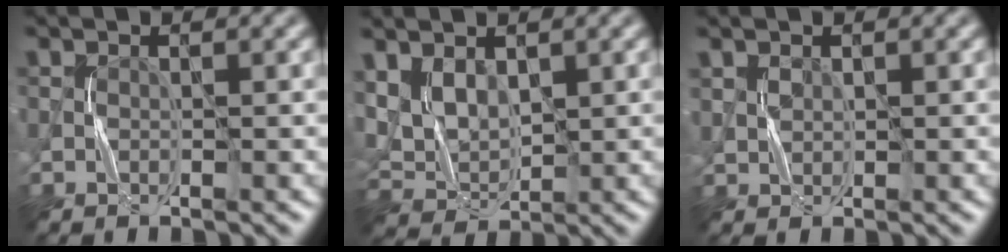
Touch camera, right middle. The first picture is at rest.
{"total": 3.0, "force": [1.7, 1.8, 1.6], "torque": [-0.037, -0.005, 0.039]}
{"total": 0.6, "force": [0.5, 0.3, -0.2], "torque": [0.008, 0.001, 0.014]}